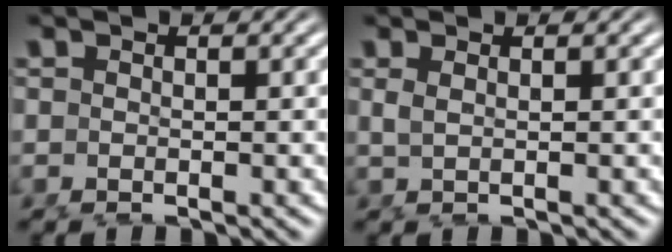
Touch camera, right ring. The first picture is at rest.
{"total": 0.9, "force": [0.3, -0.4, 0.8], "torque": [-0.018, -0.010, 0.017]}